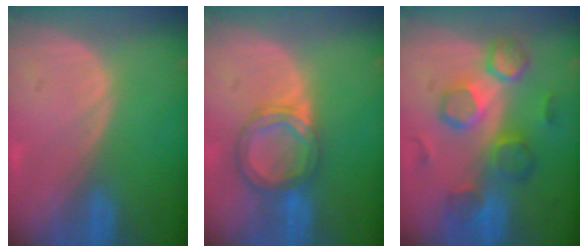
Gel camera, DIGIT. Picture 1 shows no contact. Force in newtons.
{"total": 6.3, "press": 5.9, "slide": 2.3}
{"total": 9.0, "press": 8.8, "slide": 1.8}